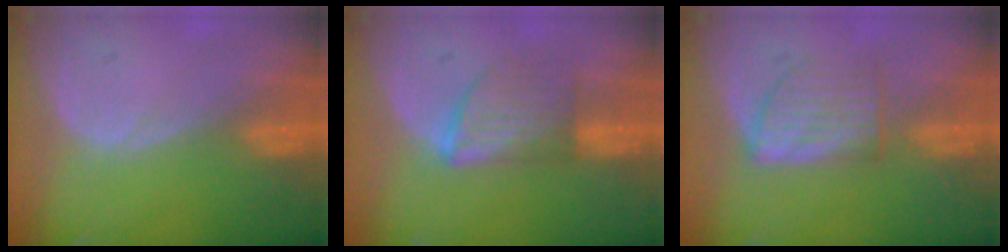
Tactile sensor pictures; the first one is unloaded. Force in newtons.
{"total": 6.0, "press": 5.9, "slide": 1.3}
{"total": 5.2, "press": 5.2, "slide": 0.3}